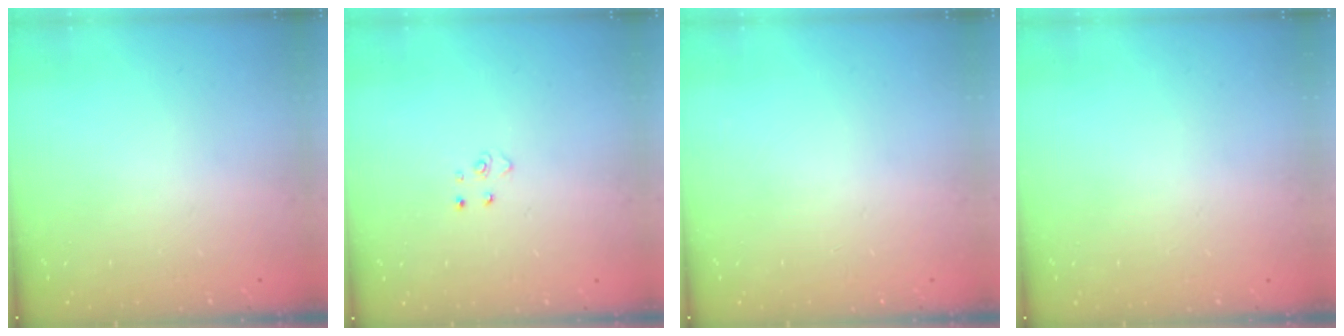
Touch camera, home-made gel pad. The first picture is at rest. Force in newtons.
{"total": 2.6, "press": 2.6, "slide": 0.3}
{"total": 0.0}
{"total": 0.0}